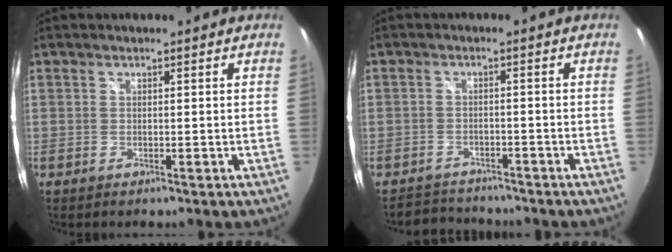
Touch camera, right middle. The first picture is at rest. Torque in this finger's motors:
{"motor_torque": [-0.22, -0.39, -0.43, -0.21]}